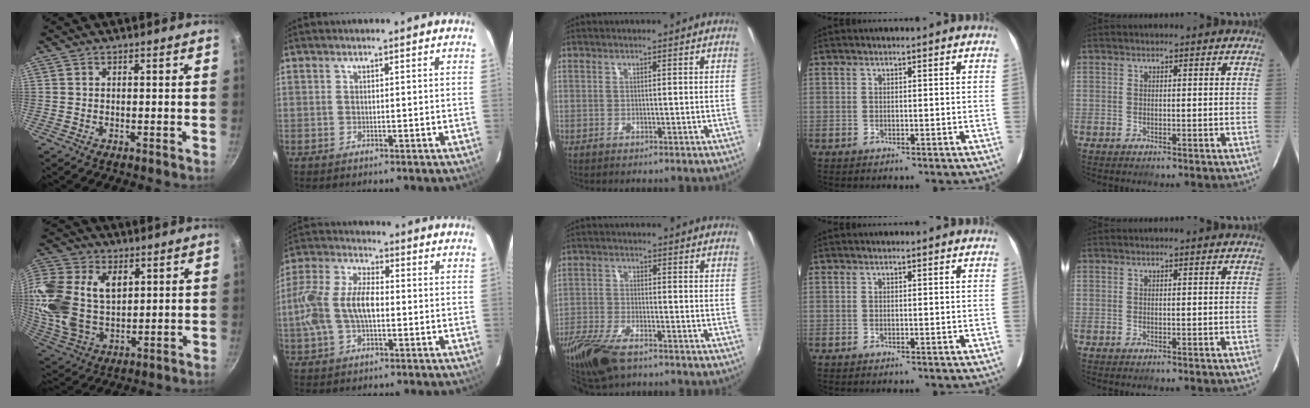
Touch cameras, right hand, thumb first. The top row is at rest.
{"thumb": {"total": 21.2, "force": [5.1, 14.5, 14.6], "torque": [-0.320, -0.008, 0.102]}, "index": {"total": 11.9, "force": [-1.2, 6.2, 10.1], "torque": [-0.217, 0.014, -0.023]}, "middle": {"total": 11.1, "force": [-8.1, 3.8, 6.7], "torque": [-0.164, -0.031, -0.159]}}